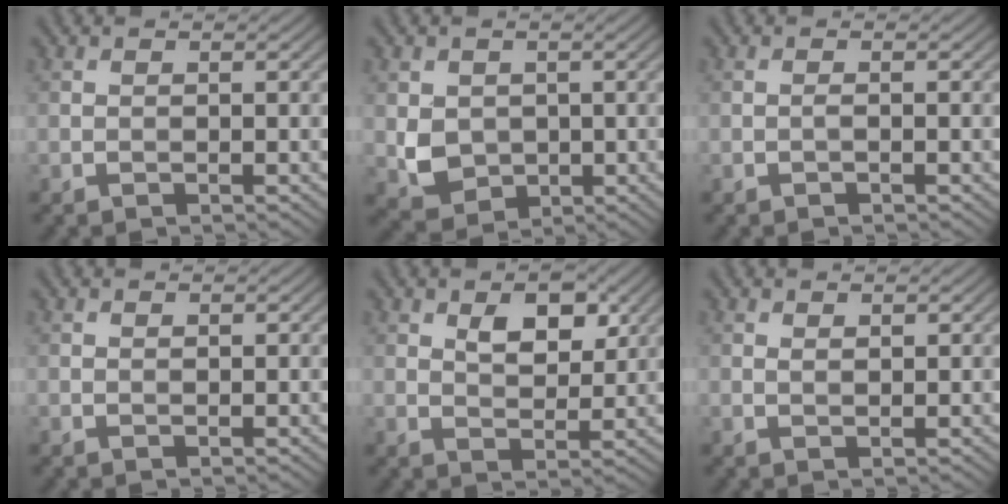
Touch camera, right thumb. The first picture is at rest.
{"total": 4.3, "force": [0.3, 3.8, 2.0], "torque": [-0.055, -0.012, 0.009]}
{"total": 0.5, "force": [-0.3, 0.0, 0.4], "torque": [-0.011, 0.003, -0.006]}
{"total": 0.0}
{"total": 4.9, "force": [2.1, 2.7, 3.5], "torque": [-0.059, -0.004, 0.035]}
{"total": 0.8, "force": [0.5, 0.3, 0.6], "torque": [-0.015, -0.002, 0.011]}